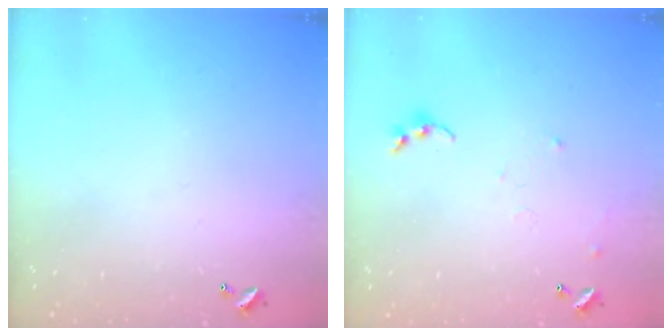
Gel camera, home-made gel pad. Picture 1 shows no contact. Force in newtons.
{"total": 7.4, "press": 7.4, "slide": 0.8}